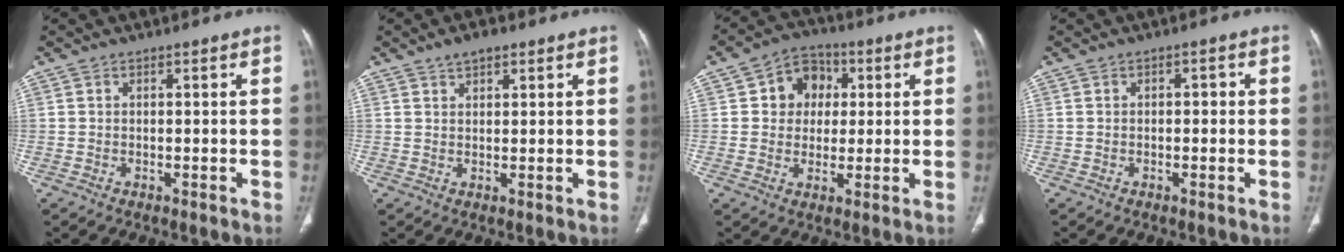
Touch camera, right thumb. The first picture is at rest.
{"total": 3.3, "force": [2.2, 1.6, 1.8], "torque": [-0.020, -0.006, 0.037]}
{"total": 8.9, "force": [1.9, 7.5, 4.3], "torque": [-0.022, 0.005, 0.022]}
{"total": 1.4, "force": [0.1, 0.8, 1.2], "torque": [-0.007, 0.003, -0.005]}